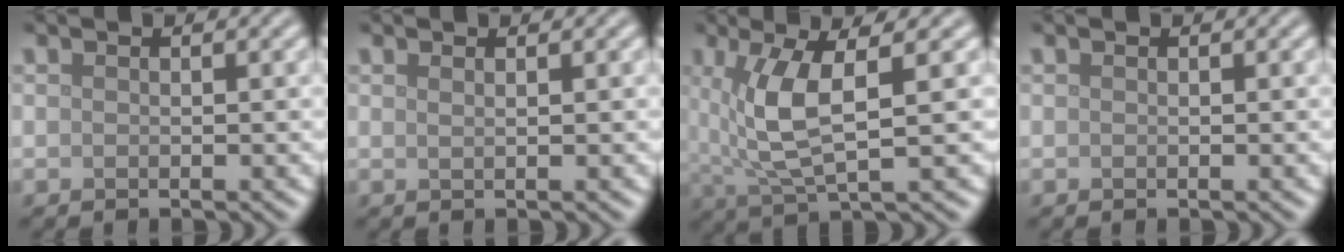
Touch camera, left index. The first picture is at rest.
{"total": 0.9, "force": [0.5, 0.4, 0.7], "torque": [-0.004, -0.001, 0.001]}
{"total": 5.9, "force": [1.2, 1.6, 5.6], "torque": [-0.125, -0.001, 0.029]}
{"total": 0.0}